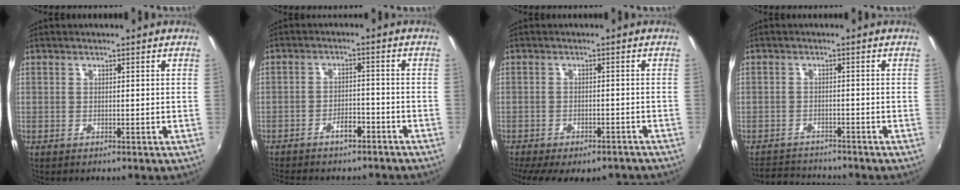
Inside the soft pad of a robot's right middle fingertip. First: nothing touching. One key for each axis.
{"total": 6.4, "fx": -5.3, "fy": 2.2, "fz": 2.7, "tx": -0.063, "ty": 0.007, "tz": -0.076}
{"total": 13.3, "fx": -10.7, "fy": 4.7, "fz": 6.4, "tx": -0.137, "ty": -0.031, "tz": -0.140}
{"total": 5.4, "fx": -5.0, "fy": 1.8, "fz": 0.3, "tx": -0.025, "ty": 0.015, "tz": -0.085}